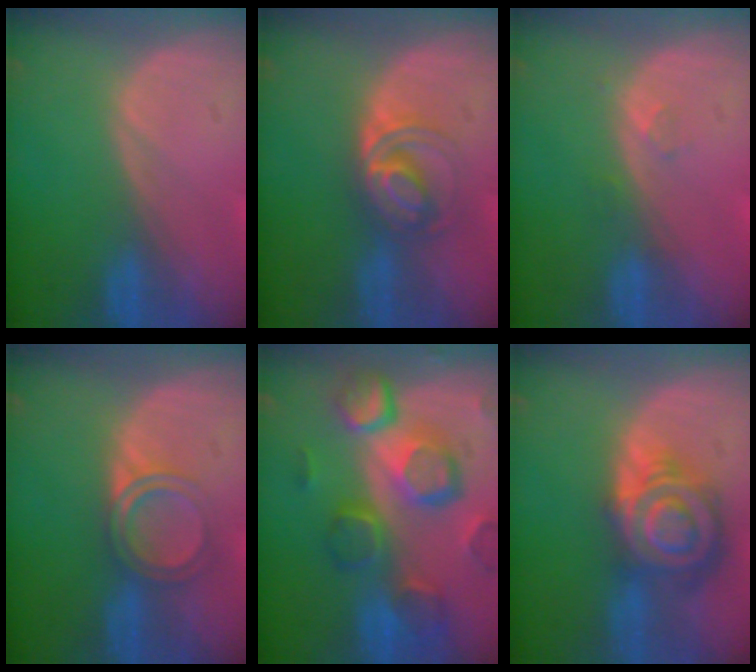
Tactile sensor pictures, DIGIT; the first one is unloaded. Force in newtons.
{"total": 5.8, "press": 5.4, "slide": 2.0}
{"total": 1.4, "press": 1.3, "slide": 0.6}
{"total": 4.1, "press": 4.1, "slide": 0.3}
{"total": 12.2, "press": 10.7, "slide": 6.0}
{"total": 9.1, "press": 9.1, "slide": 0.6}